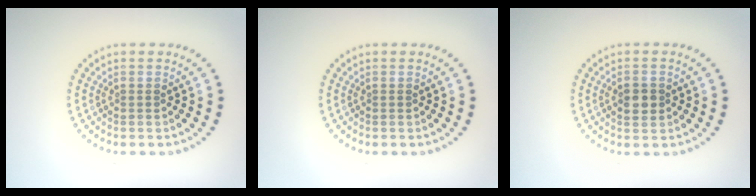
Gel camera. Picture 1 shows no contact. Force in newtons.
{"total": 0.0}
{"total": 2.4, "press": 2.4, "slide": 0.2}